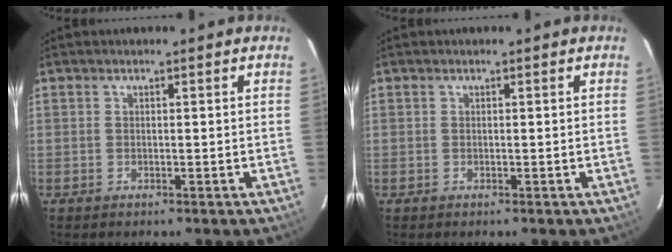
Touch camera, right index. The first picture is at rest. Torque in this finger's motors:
{"motor_torque": [0.00, 0.00, -0.02, 0.00]}